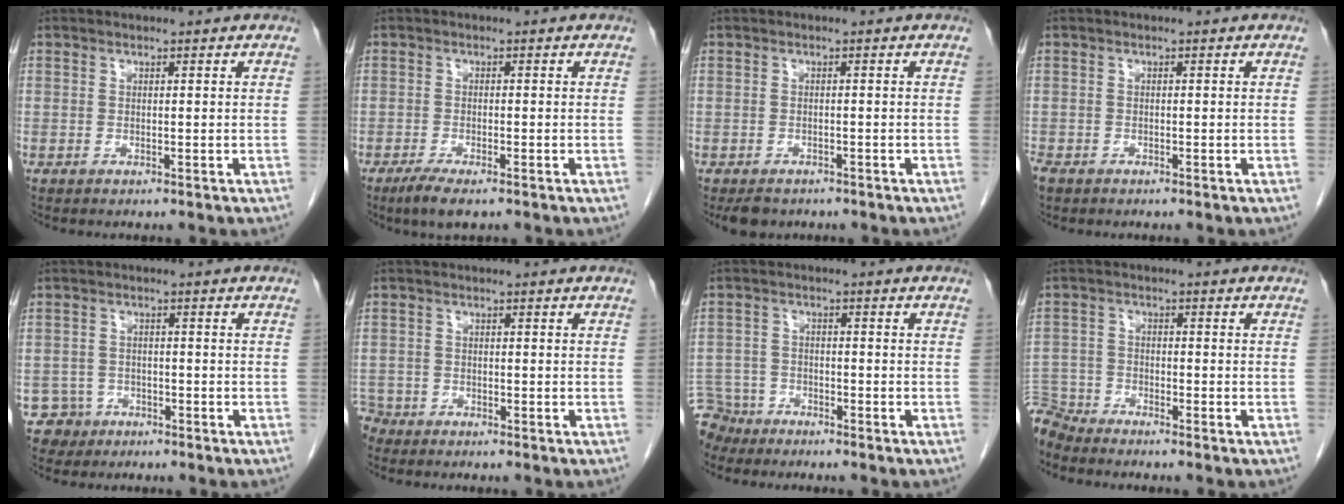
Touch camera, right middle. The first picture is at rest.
{"total": 3.9, "force": [-2.7, 0.9, 2.7], "torque": [-0.053, -0.009, -0.045]}
{"total": 3.3, "force": [-2.6, 1.7, 0.9], "torque": [-0.017, -0.002, -0.035]}
{"total": 1.6, "force": [-1.2, 0.9, 0.6], "torque": [-0.019, -0.003, -0.021]}
{"total": 3.5, "force": [-2.0, 2.8, -0.6], "torque": [0.014, 0.011, -0.034]}
{"total": 3.2, "force": [-2.9, 1.3, -0.3], "torque": [0.002, -0.001, -0.058]}
{"total": 6.4, "force": [-5.7, 2.8, -0.3], "torque": [0.004, -0.004, -0.109]}
{"total": 5.5, "force": [-5.5, 0.5, -0.2], "torque": [0.006, -0.004, -0.107]}